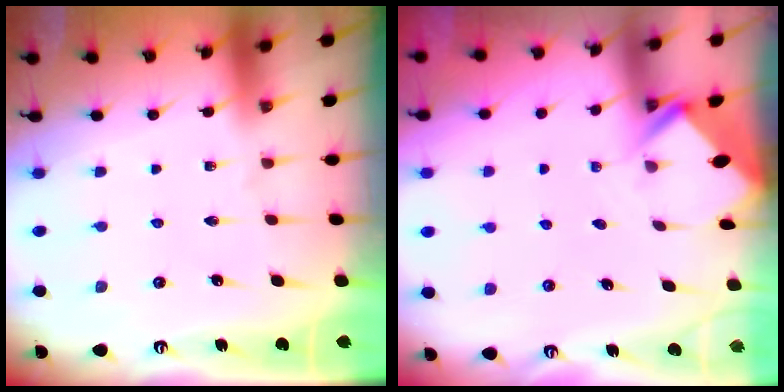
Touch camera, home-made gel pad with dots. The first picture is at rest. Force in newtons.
{"total": 2.6, "press": 2.6, "slide": 0.2}